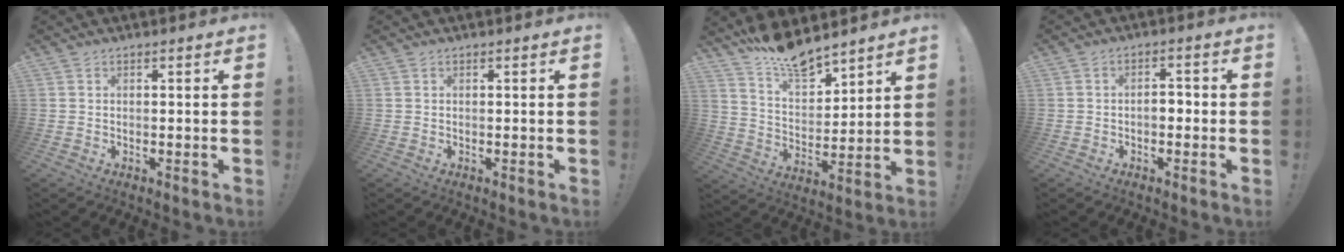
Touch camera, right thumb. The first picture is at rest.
{"total": 0.0}
{"total": 11.6, "force": [10.8, 2.8, 3.2], "torque": [-0.061, -0.089, 0.199]}
{"total": 3.4, "force": [-1.4, 2.1, 2.4], "torque": [-0.036, 0.006, -0.027]}